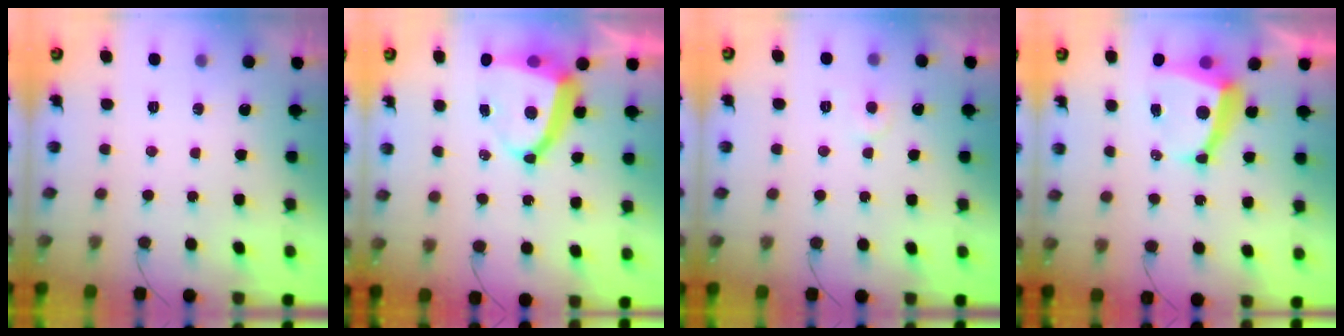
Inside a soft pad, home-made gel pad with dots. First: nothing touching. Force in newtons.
{"total": 9.3, "press": 9.2, "slide": 0.9}
{"total": 4.5, "press": 4.4, "slide": 0.4}
{"total": 8.0, "press": 8.0, "slide": 1.0}